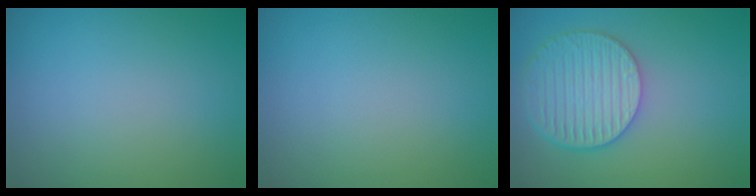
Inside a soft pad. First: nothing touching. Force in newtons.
{"total": 0.0}
{"total": 5.5, "press": 4.8, "slide": 2.7}